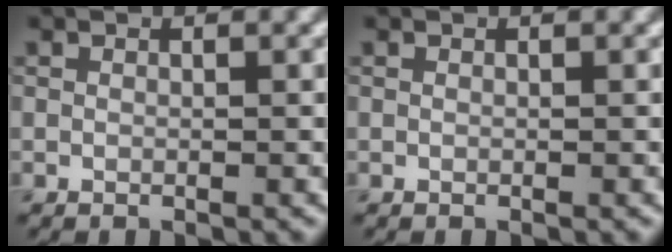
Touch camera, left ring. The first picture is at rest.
{"total": 0.0}